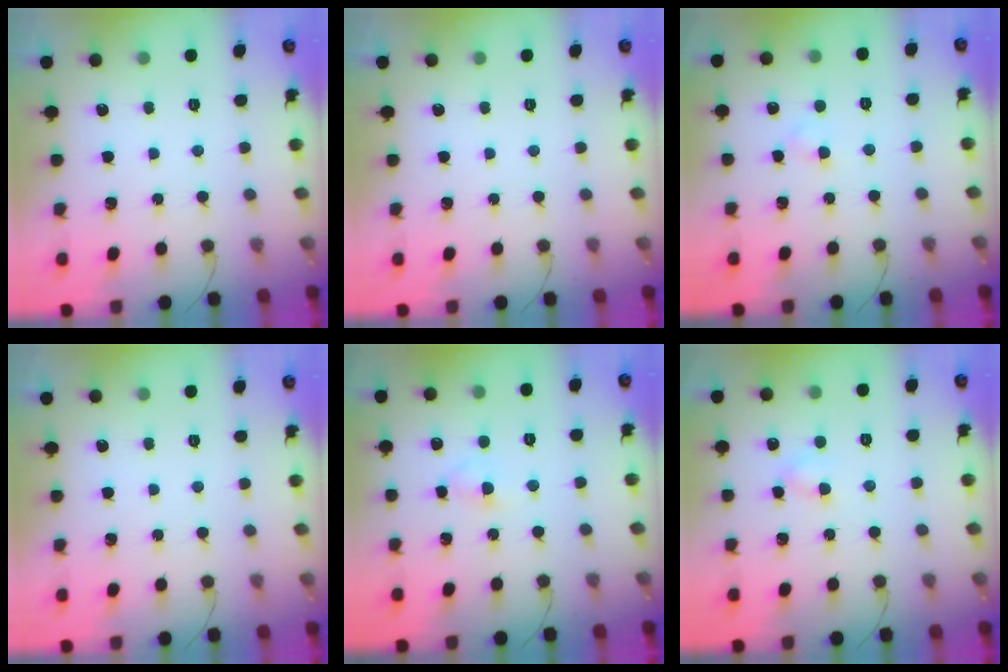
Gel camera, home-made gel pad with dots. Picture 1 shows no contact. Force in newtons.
{"total": 0.0}
{"total": 1.7, "press": 1.5, "slide": 0.9}
{"total": 0.0}
{"total": 2.8, "press": 2.5, "slide": 1.3}
{"total": 3.1, "press": 2.9, "slide": 1.1}